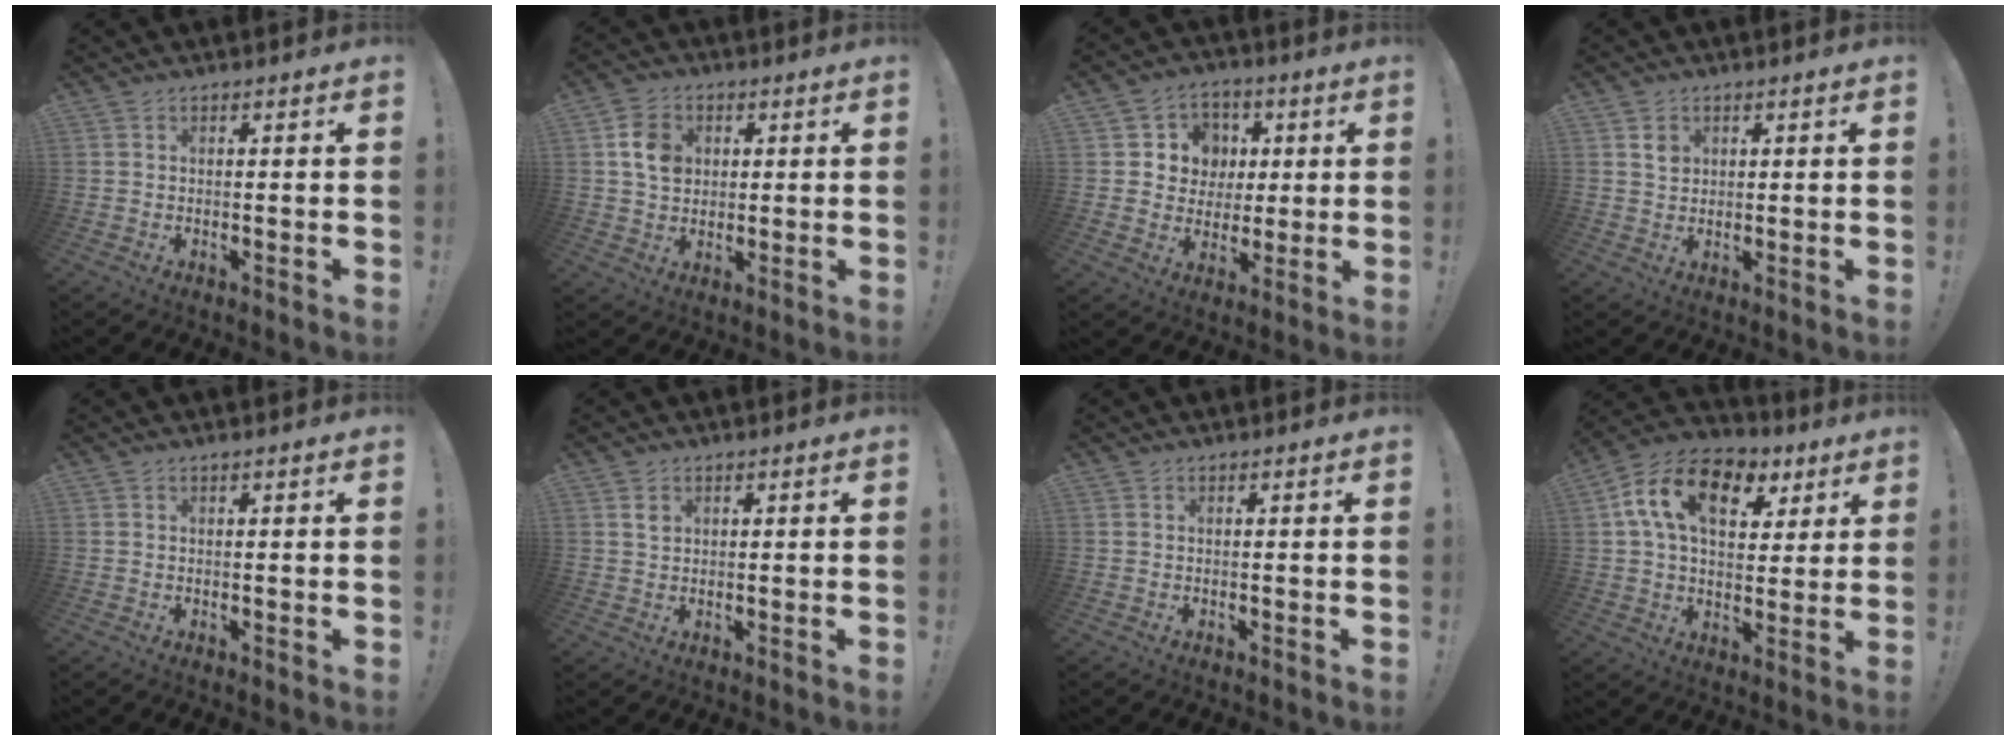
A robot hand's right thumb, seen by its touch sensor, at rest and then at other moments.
{"total": 8.8, "force": [2.1, 7.2, 4.5], "torque": [-0.063, 0.009, 0.044]}
{"total": 8.6, "force": [1.2, 8.3, 1.6], "torque": [-0.015, -0.009, 0.030]}
{"total": 3.3, "force": [1.5, 2.8, 1.0], "torque": [0.001, -0.007, 0.025]}
{"total": 0.6, "force": [0.3, -0.3, 0.4], "torque": [-0.008, 0.001, 0.006]}
{"total": 2.2, "force": [1.2, 1.6, 0.9], "torque": [-0.001, -0.005, 0.019]}
{"total": 0.0}
{"total": 16.8, "force": [6.8, 10.3, 11.4], "torque": [-0.176, -0.016, 0.120]}